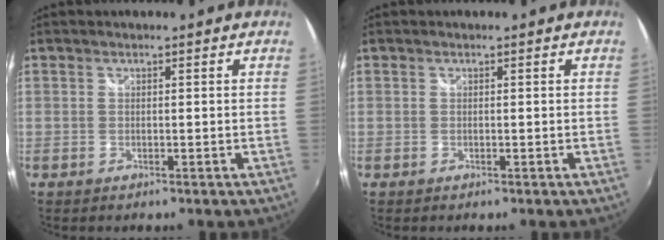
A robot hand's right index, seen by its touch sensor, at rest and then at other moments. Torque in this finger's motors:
{"motor_torque": [0.00, 0.00, 0.00, 0.00]}